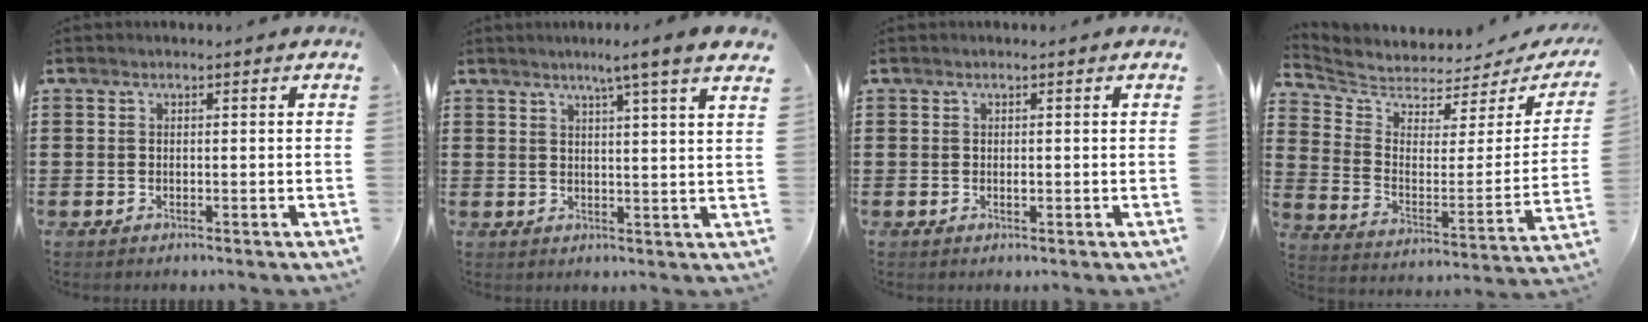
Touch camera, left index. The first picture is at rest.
{"total": 4.8, "force": [3.5, -1.0, 3.1], "torque": [-0.061, -0.017, 0.054]}
{"total": 0.5, "force": [-0.1, 0.3, 0.5], "torque": [-0.011, -0.003, -0.001]}
{"total": 3.8, "force": [3.6, 1.1, 0.2], "torque": [-0.034, -0.042, 0.056]}